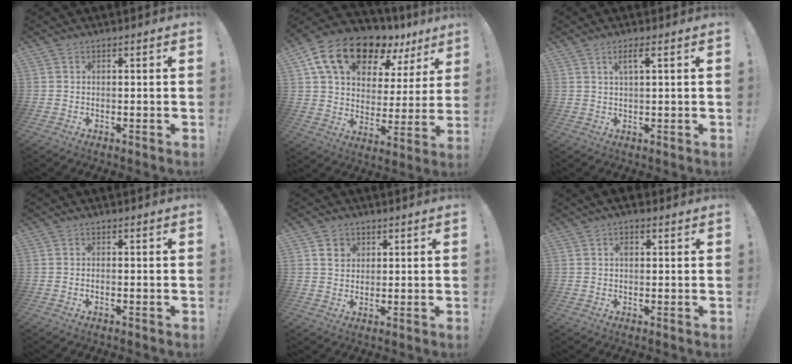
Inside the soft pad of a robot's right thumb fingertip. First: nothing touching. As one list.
[{"total": 18.6, "force": [12.9, 9.0, 9.9], "torque": [-0.173, -0.083, 0.232]}, {"total": 3.9, "force": [2.3, 0.4, 3.2], "torque": [-0.057, -0.006, 0.036]}, {"total": 0.8, "force": [-0.6, 0.0, 0.6], "torque": [-0.017, 0.002, -0.010]}, {"total": 4.1, "force": [1.7, 3.6, 1.1], "torque": [-0.008, -0.006, 0.030]}, {"total": 2.3, "force": [0.5, 1.5, 1.6], "torque": [-0.021, 0.004, 0.005]}]